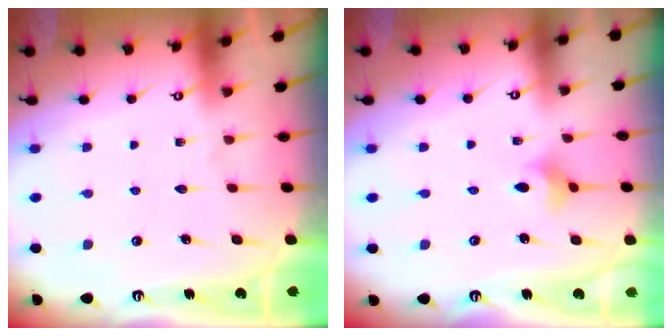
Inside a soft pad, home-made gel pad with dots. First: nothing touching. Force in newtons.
{"total": 4.0, "press": 3.9, "slide": 0.8}